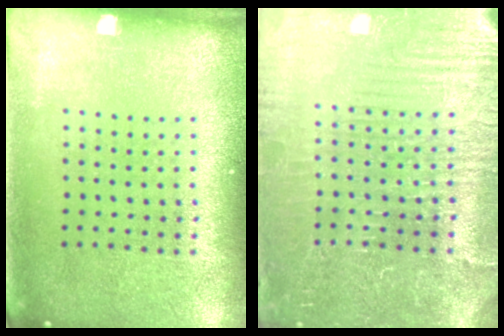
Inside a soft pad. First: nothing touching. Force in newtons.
{"total": 4.3, "press": 4.1, "slide": 1.4}